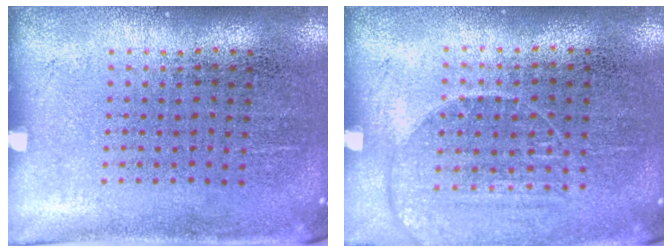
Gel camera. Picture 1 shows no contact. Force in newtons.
{"total": 1.4, "press": 1.3, "slide": 0.6}